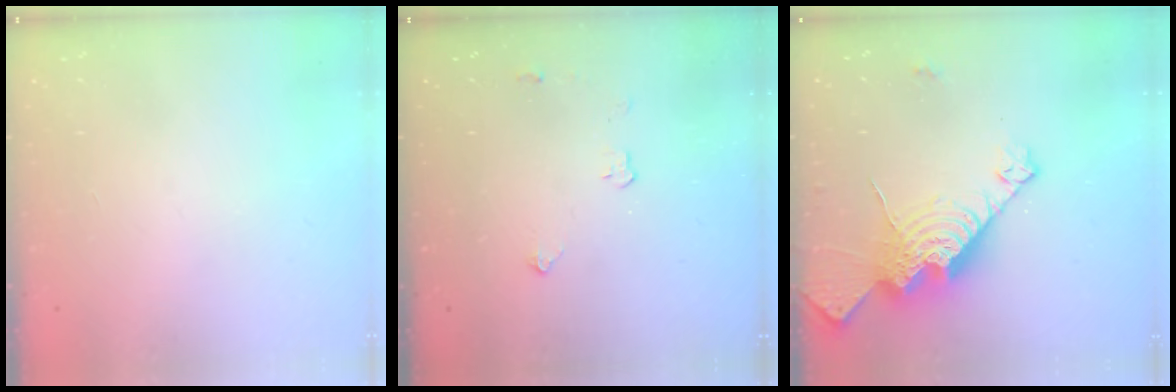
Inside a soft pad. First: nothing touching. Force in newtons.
{"total": 3.1, "press": 3.0, "slide": 0.5}
{"total": 18.4, "press": 18.4, "slide": 1.4}